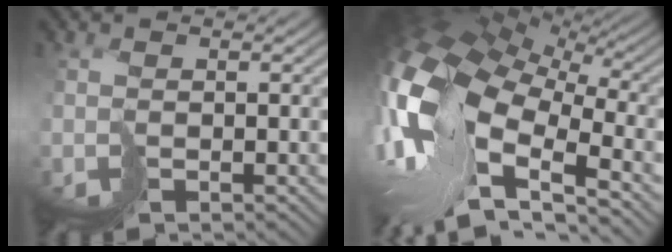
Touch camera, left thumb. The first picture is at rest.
{"total": 17.1, "force": [-3.4, 9.5, 13.9], "torque": [-0.299, -0.018, -0.042]}